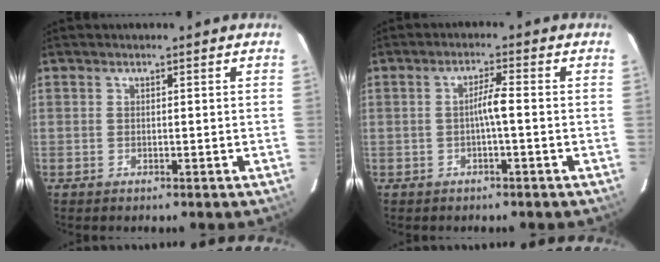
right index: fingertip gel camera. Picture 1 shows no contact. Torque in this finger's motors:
{"motor_torque": [0.22, 0.02, 0.04, 0.06]}